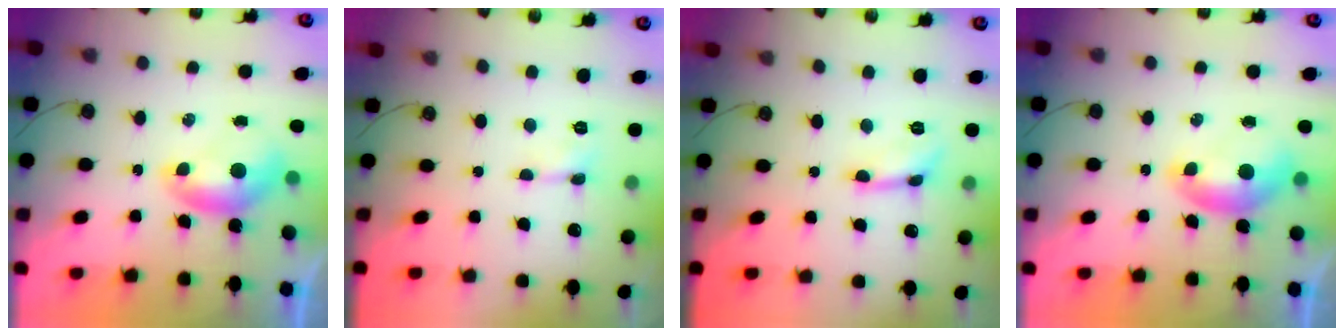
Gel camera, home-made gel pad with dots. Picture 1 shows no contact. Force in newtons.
{"total": 0.0}
{"total": 0.0}
{"total": 0.0}